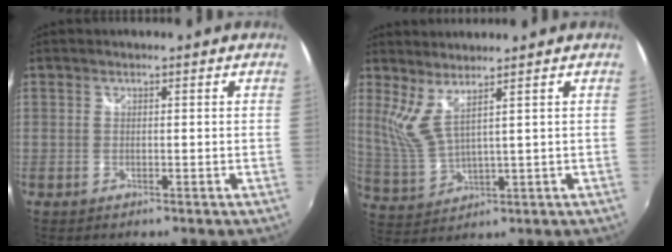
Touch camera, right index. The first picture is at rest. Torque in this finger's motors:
{"motor_torque": [0.39, 0.43, 0.24, 0.09]}